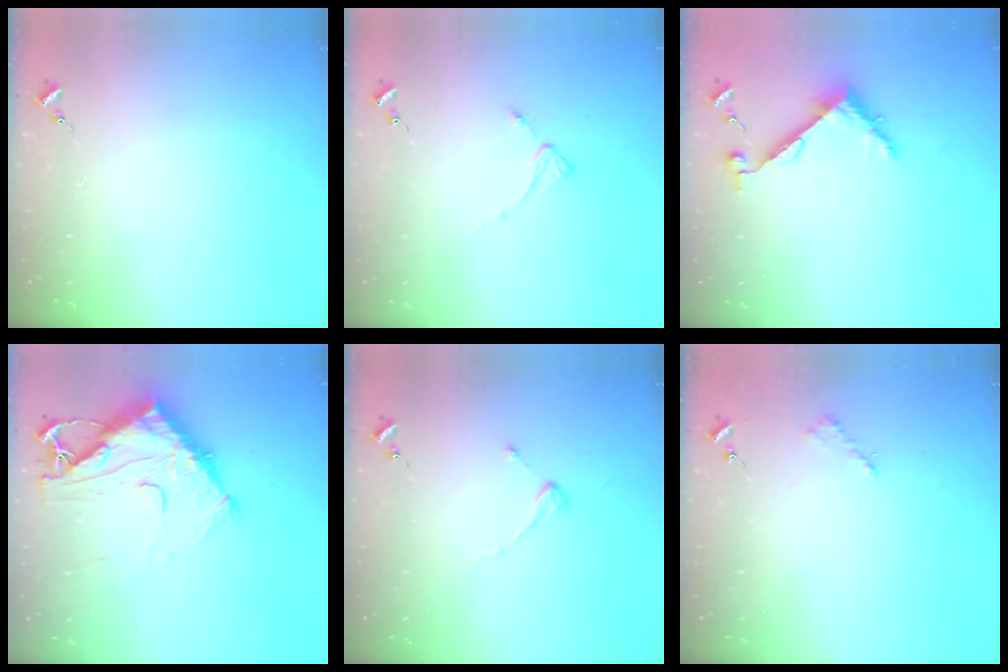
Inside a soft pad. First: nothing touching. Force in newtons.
{"total": 1.9, "press": 1.8, "slide": 0.3}
{"total": 6.9, "press": 6.9, "slide": 0.6}
{"total": 14.7, "press": 14.6, "slide": 1.5}
{"total": 2.7, "press": 2.7, "slide": 0.3}
{"total": 2.6, "press": 2.5, "slide": 0.3}